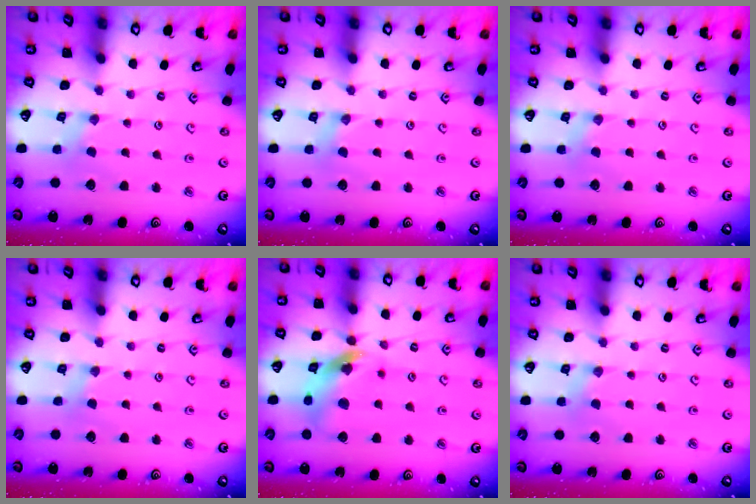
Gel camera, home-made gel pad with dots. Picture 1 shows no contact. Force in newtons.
{"total": 1.1, "press": 1.1, "slide": 0.2}
{"total": 2.0, "press": 2.0, "slide": 0.4}
{"total": 1.4, "press": 1.4, "slide": 0.4}
{"total": 11.7, "press": 11.6, "slide": 1.5}
{"total": 2.0, "press": 2.0, "slide": 0.4}